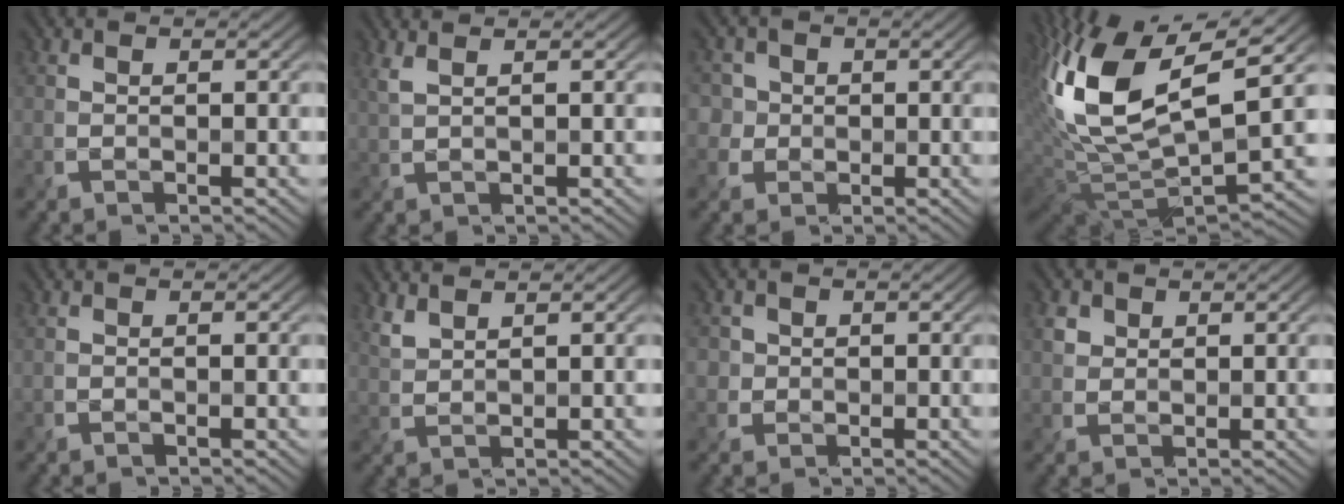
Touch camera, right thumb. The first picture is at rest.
{"total": 2.1, "force": [1.4, 0.6, 1.5], "torque": [-0.030, 0.005, 0.025]}
{"total": 3.5, "force": [0.7, 3.4, 0.5], "torque": [-0.030, -0.002, 0.011]}
{"total": 17.7, "force": [6.0, 7.7, 14.8], "torque": [-0.331, 0.016, 0.108]}
{"total": 0.0}
{"total": 2.3, "force": [2.0, 0.6, 1.0], "torque": [-0.025, 0.002, 0.047]}
{"total": 1.8, "force": [0.3, 1.8, -0.1], "torque": [-0.006, -0.004, 0.007]}
{"total": 1.7, "force": [1.1, 1.4, 0.2], "torque": [-0.013, -0.001, 0.026]}